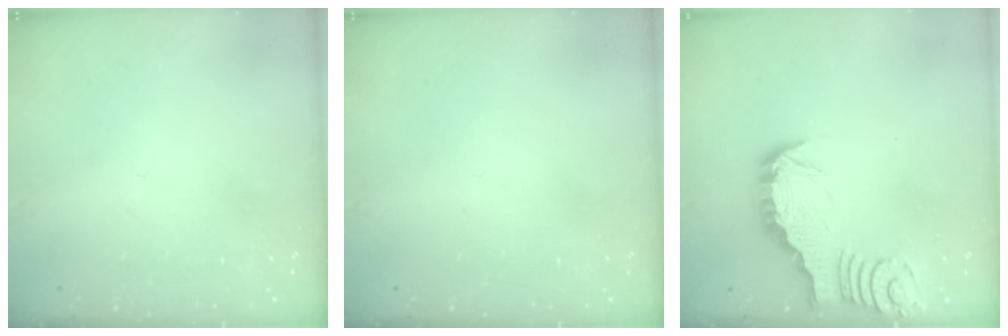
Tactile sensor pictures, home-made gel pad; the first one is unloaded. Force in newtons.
{"total": 0.0}
{"total": 3.3, "press": 3.2, "slide": 0.4}